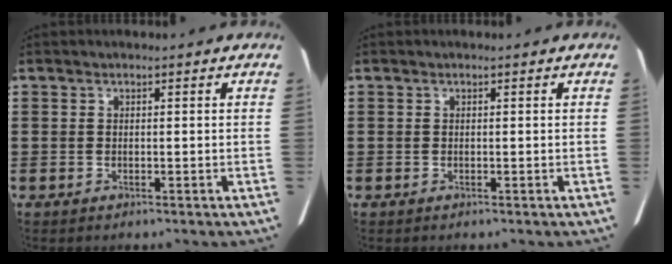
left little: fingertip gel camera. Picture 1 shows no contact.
{"total": 0.0}